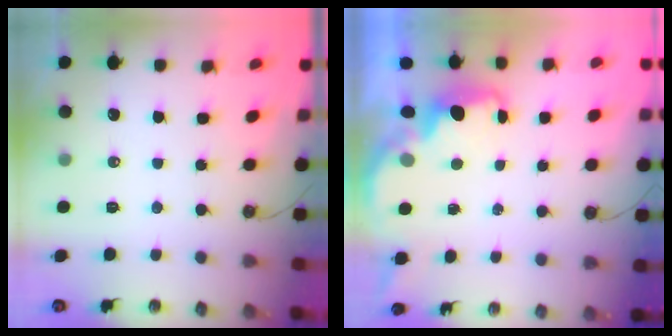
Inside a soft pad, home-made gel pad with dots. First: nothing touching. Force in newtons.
{"total": 2.1, "press": 2.0, "slide": 0.8}